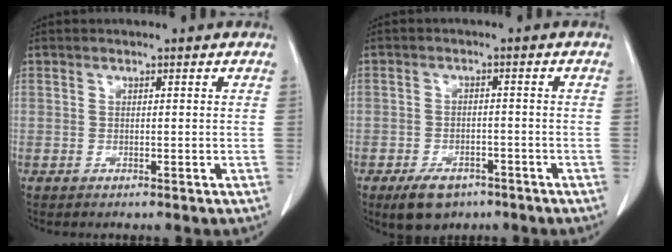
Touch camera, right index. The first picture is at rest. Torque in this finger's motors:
{"motor_torque": [0.49, -0.46, 0.13, 0.04]}